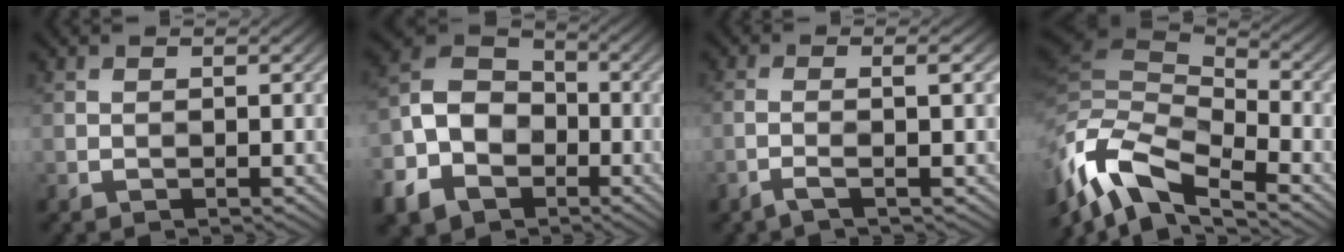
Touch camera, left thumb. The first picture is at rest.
{"total": 11.8, "force": [-4.0, 9.2, 6.2], "torque": [-0.169, -0.031, -0.087]}
{"total": 3.0, "force": [0.4, 0.3, 2.9], "torque": [-0.027, 0.014, -0.015]}
{"total": 11.8, "force": [-3.3, 6.2, 9.4], "torque": [-0.236, -0.002, -0.054]}